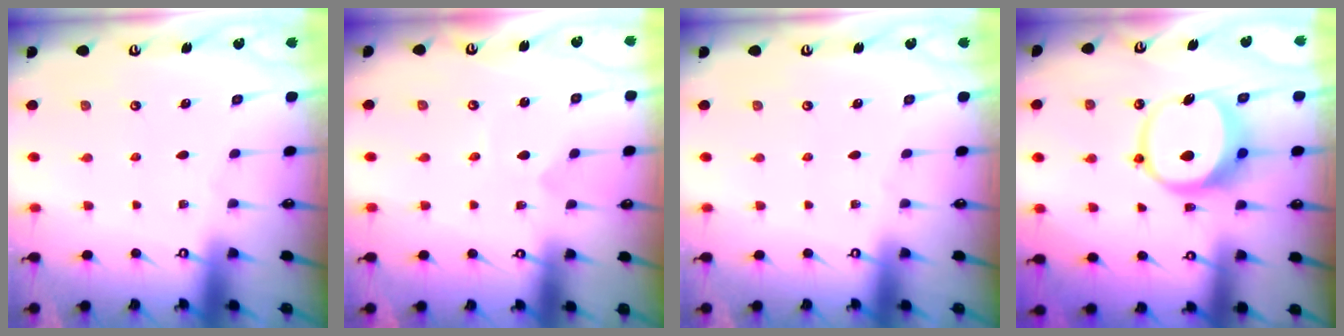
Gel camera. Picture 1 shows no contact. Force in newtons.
{"total": 0.8, "press": 0.8, "slide": 0.1}
{"total": 0.0}
{"total": 8.9, "press": 8.7, "slide": 1.6}